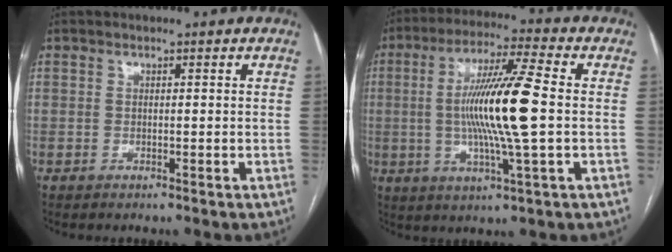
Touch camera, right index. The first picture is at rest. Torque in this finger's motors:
{"motor_torque": [2.14, 0.00, 1.05, 0.21]}